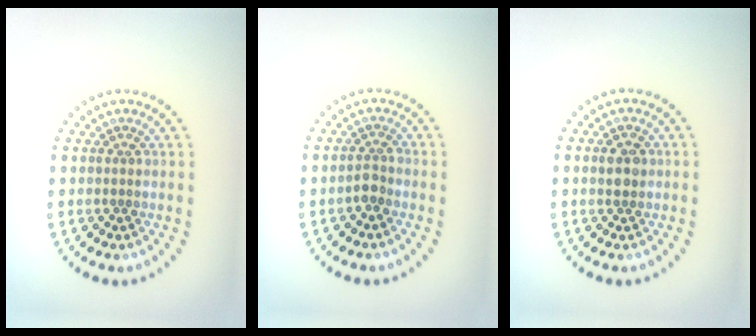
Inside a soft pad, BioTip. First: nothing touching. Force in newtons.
{"total": 1.5, "press": 1.2, "slide": 0.9}
{"total": 1.8, "press": 1.7, "slide": 0.4}